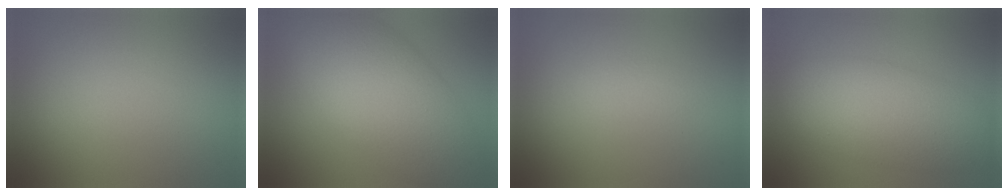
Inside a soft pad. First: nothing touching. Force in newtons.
{"total": 10.0, "press": 10.0, "slide": 0.4}
{"total": 1.1, "press": 1.1, "slide": 0.1}
{"total": 7.1, "press": 7.1, "slide": 0.0}